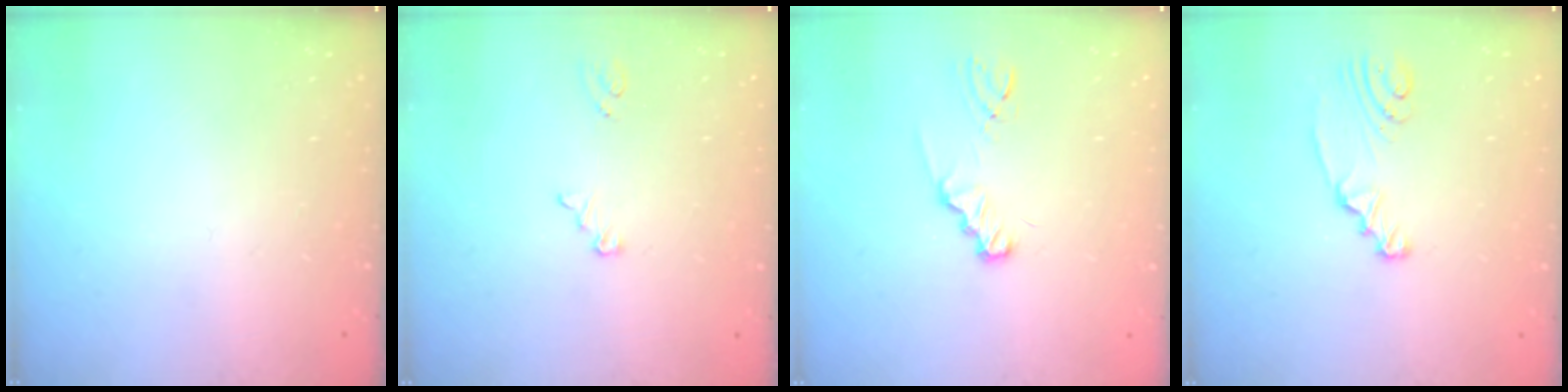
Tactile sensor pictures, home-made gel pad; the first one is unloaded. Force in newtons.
{"total": 2.6, "press": 2.5, "slide": 0.3}
{"total": 1.8, "press": 1.8, "slide": 0.3}
{"total": 2.3, "press": 2.3, "slide": 0.3}